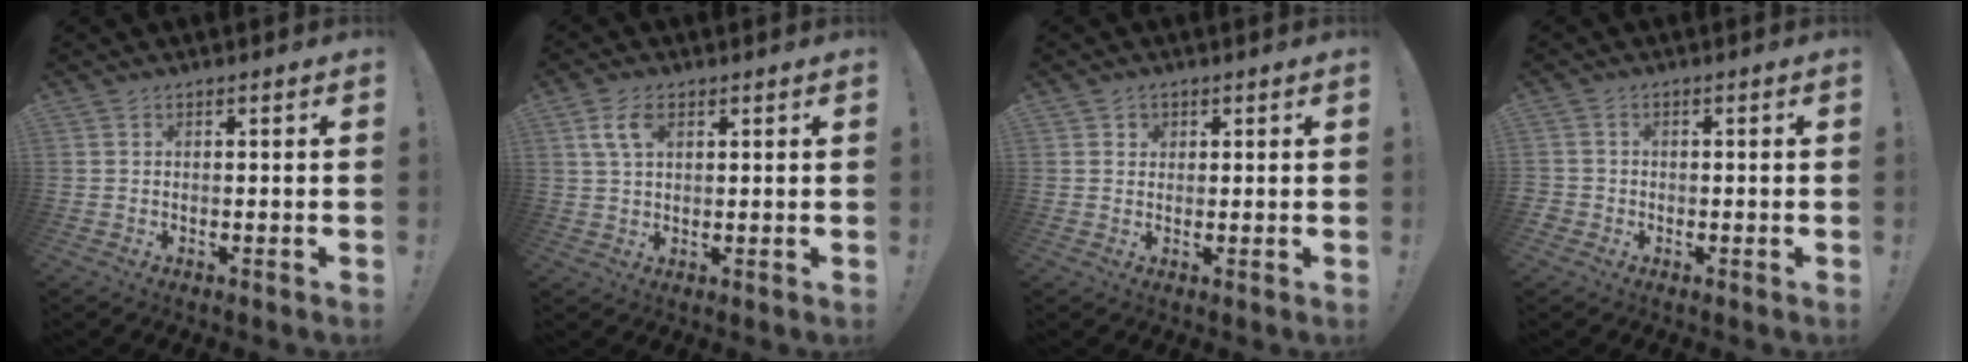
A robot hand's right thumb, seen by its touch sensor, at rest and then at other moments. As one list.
[{"total": 5.7, "force": [2.2, 3.3, 4.1], "torque": [-0.075, -0.002, 0.039]}, {"total": 1.8, "force": [0.9, 1.5, 0.2], "torque": [-0.001, -0.004, 0.016]}, {"total": 1.9, "force": [-1.0, 1.6, 0.5], "torque": [-0.007, 0.006, -0.018]}]